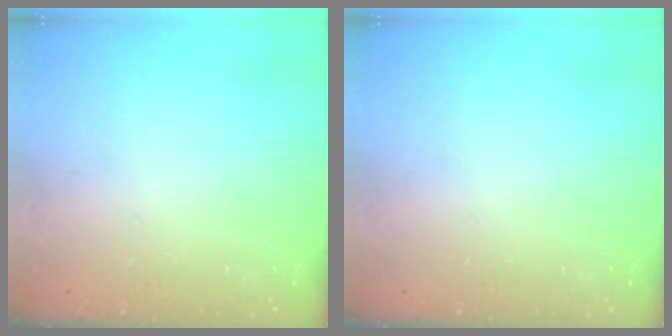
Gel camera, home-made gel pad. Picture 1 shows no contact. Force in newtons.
{"total": 0.0}